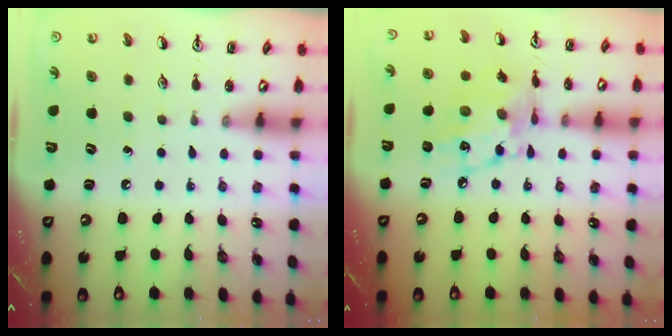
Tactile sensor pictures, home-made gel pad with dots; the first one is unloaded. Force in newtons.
{"total": 13.8, "press": 13.7, "slide": 0.8}